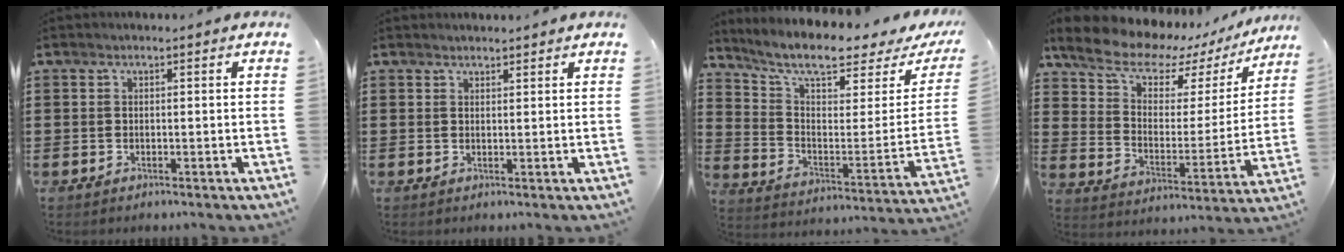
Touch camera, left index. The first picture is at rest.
{"total": 1.1, "force": [1.0, 0.3, -0.2], "torque": [0.002, 0.001, 0.021]}
{"total": 7.5, "force": [5.9, 1.1, 4.4], "torque": [-0.106, -0.047, 0.098]}
{"total": 8.4, "force": [6.7, 3.6, 3.5], "torque": [-0.096, -0.044, 0.113]}